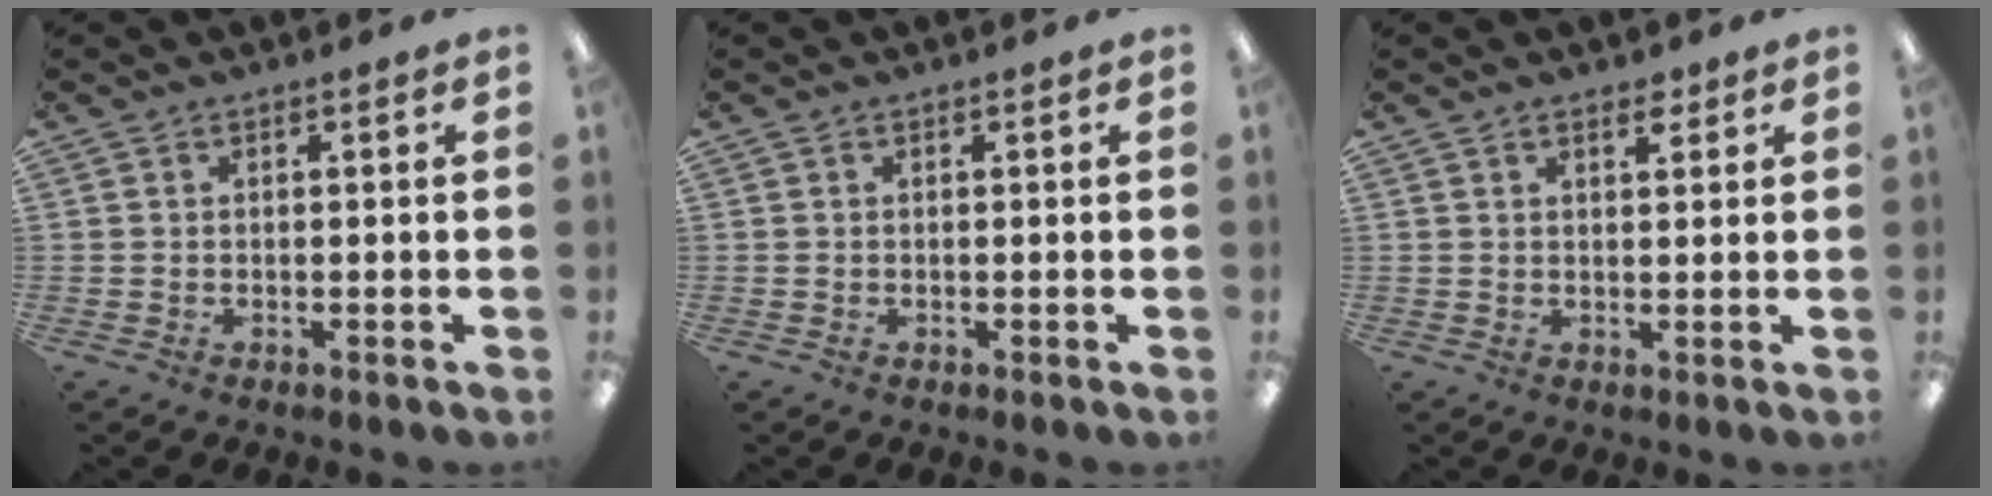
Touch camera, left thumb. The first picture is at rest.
{"total": 0.0}
{"total": 2.8, "force": [2.2, 1.2, 1.3], "torque": [-0.014, -0.006, 0.036]}